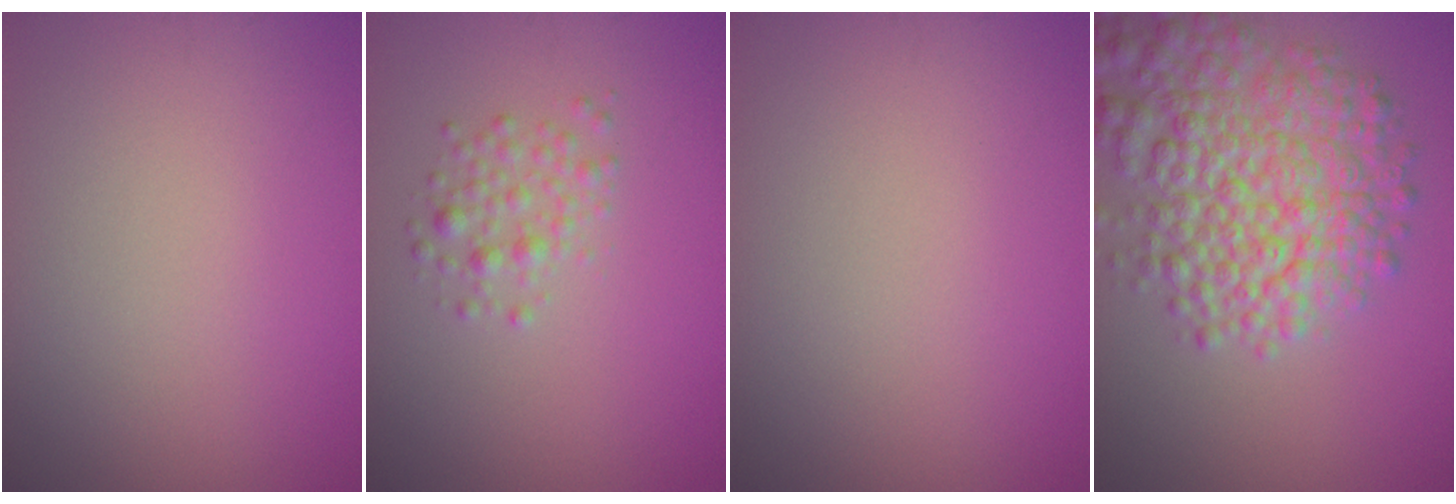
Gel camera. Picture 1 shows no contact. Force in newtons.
{"total": 1.9, "press": 1.9, "slide": 0.1}
{"total": 0.0}
{"total": 8.2, "press": 8.2, "slide": 0.3}